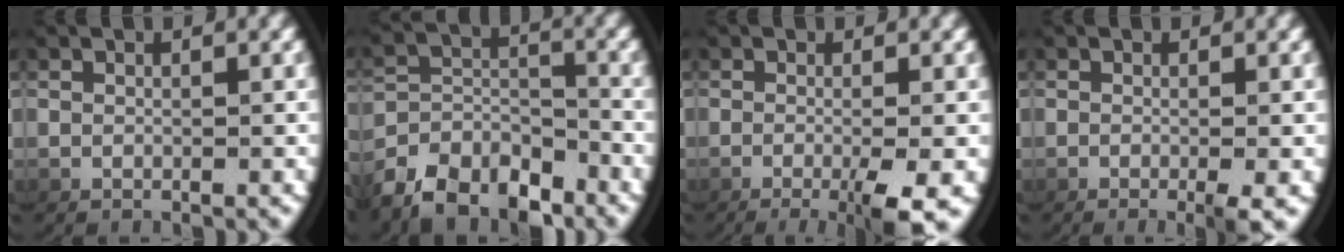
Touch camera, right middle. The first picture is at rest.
{"total": 6.6, "force": [-4.6, 3.6, 3.1], "torque": [-0.056, -0.021, -0.071]}
{"total": 4.6, "force": [-2.2, 0.9, 3.9], "torque": [-0.058, -0.008, -0.033]}
{"total": 1.9, "force": [-1.0, 0.3, 1.5], "torque": [-0.022, -0.002, -0.017]}